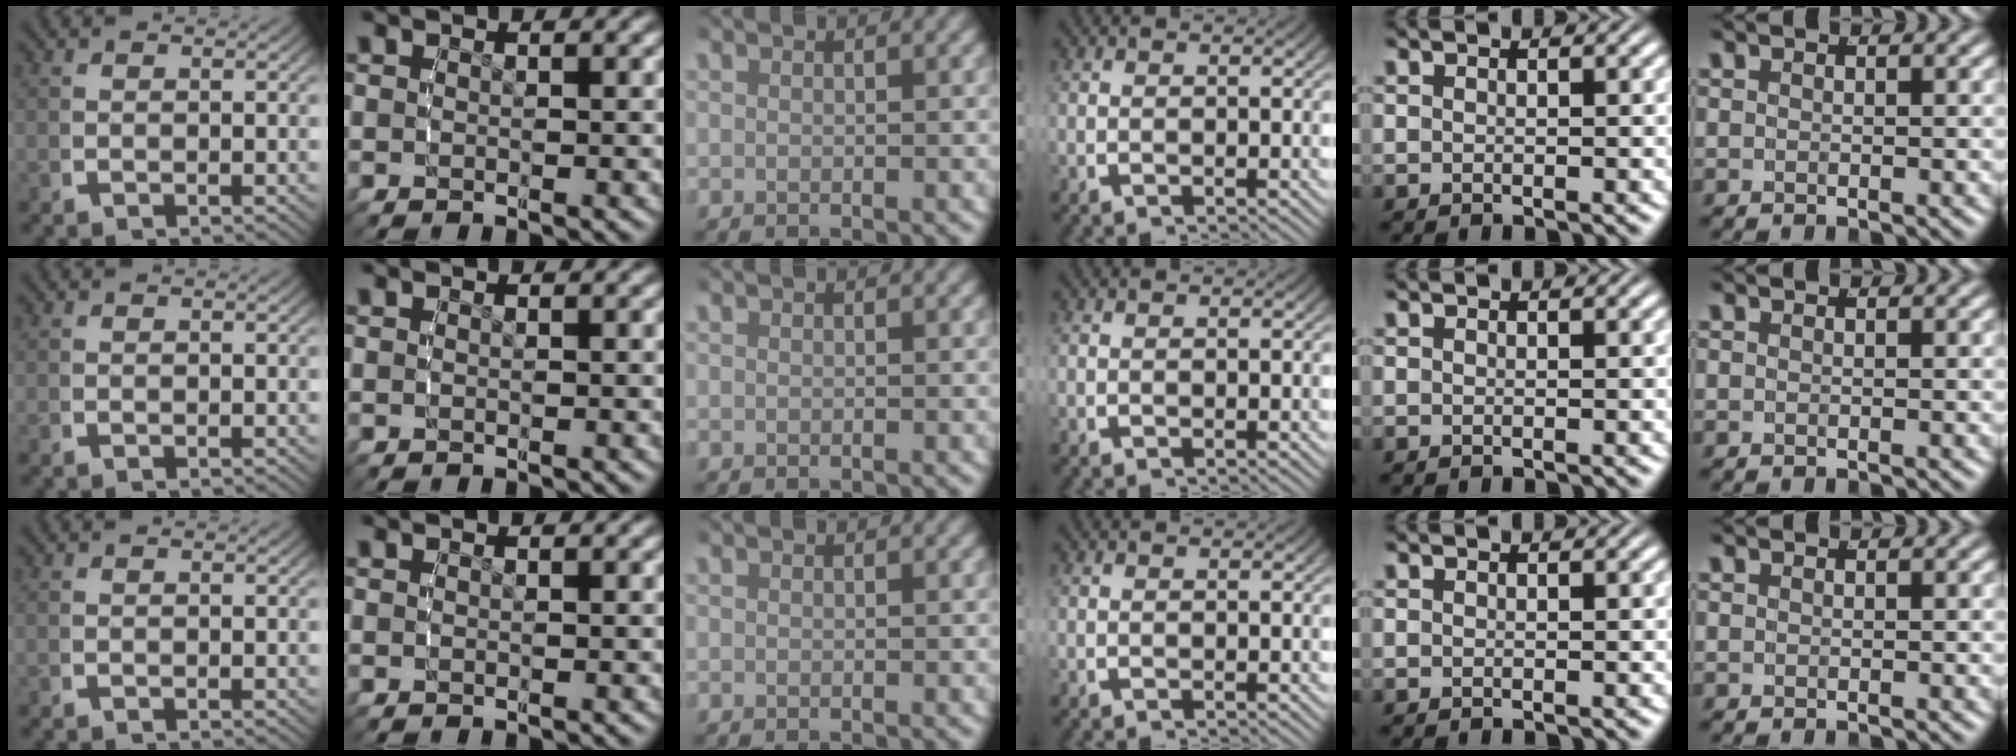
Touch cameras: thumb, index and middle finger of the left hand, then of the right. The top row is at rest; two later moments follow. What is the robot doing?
{"motion": "reach", "object": "paper towel"}